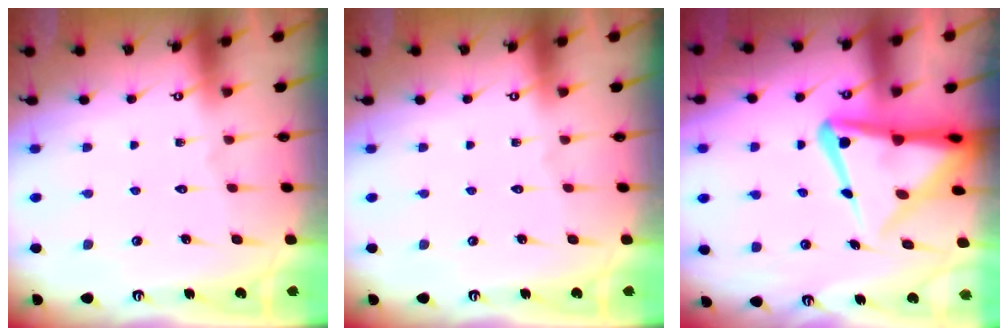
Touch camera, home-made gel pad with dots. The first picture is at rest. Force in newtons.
{"total": 0.0}
{"total": 12.7, "press": 12.6, "slide": 1.4}